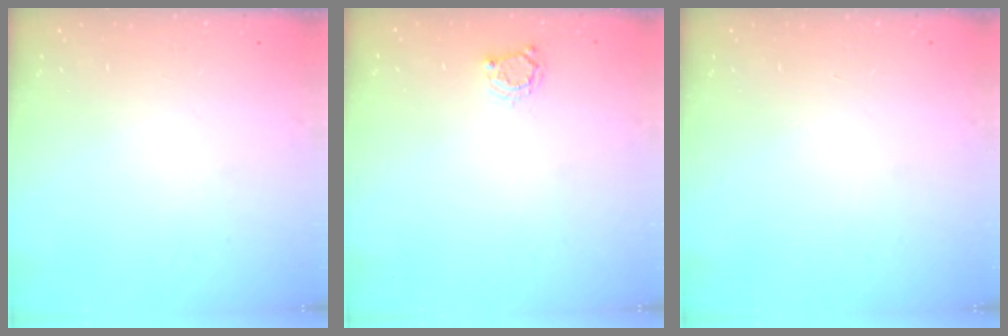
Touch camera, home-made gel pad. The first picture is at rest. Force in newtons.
{"total": 3.2, "press": 3.2, "slide": 0.4}
{"total": 0.0}